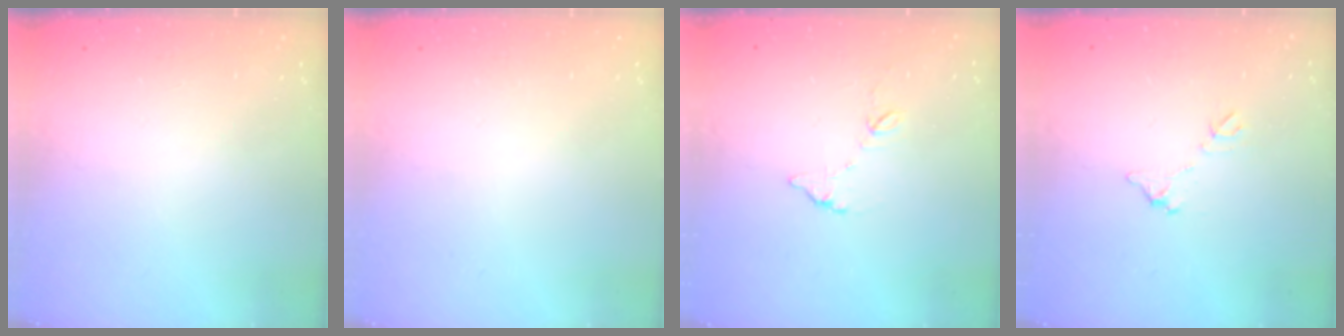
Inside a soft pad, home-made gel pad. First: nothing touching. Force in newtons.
{"total": 0.0}
{"total": 5.8, "press": 5.8, "slide": 0.4}
{"total": 5.6, "press": 5.6, "slide": 0.3}